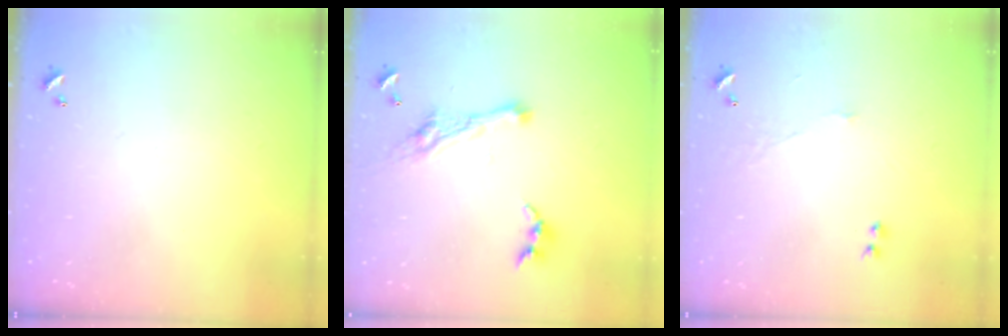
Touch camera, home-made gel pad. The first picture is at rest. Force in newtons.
{"total": 6.4, "press": 6.4, "slide": 0.8}
{"total": 2.4, "press": 2.3, "slide": 0.6}